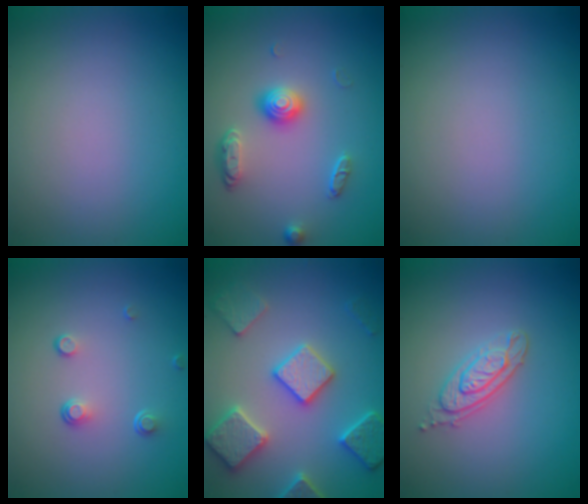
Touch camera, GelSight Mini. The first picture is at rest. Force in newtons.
{"total": 2.6, "press": 2.2, "slide": 1.5}
{"total": 0.0}
{"total": 1.4, "press": 0.8, "slide": 1.2}
{"total": 5.5, "press": 5.4, "slide": 1.3}
{"total": 2.6, "press": 2.4, "slide": 1.0}